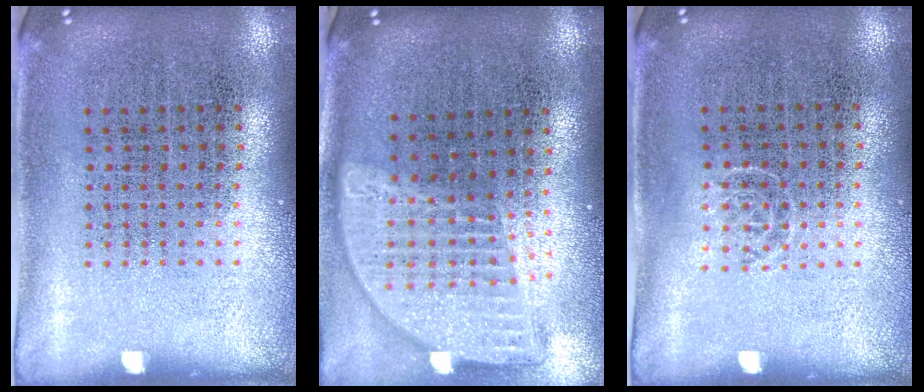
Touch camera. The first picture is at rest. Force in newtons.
{"total": 1.9, "press": 1.6, "slide": 1.1}
{"total": 0.6, "press": 0.4, "slide": 0.5}